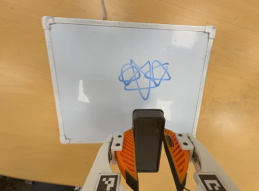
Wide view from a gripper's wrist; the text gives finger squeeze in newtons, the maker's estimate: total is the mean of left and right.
{"total": 5.3, "left": 4.9, "right": 5.7}